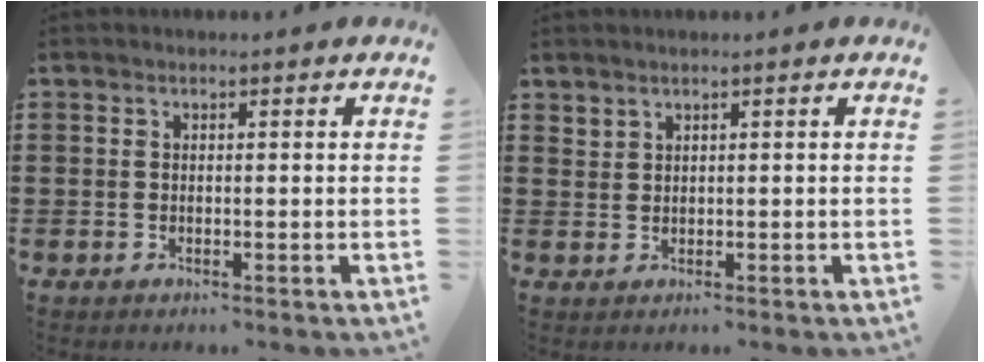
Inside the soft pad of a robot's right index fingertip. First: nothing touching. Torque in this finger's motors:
{"motor_torque": [0.67, 0.73, -0.06, -0.05]}